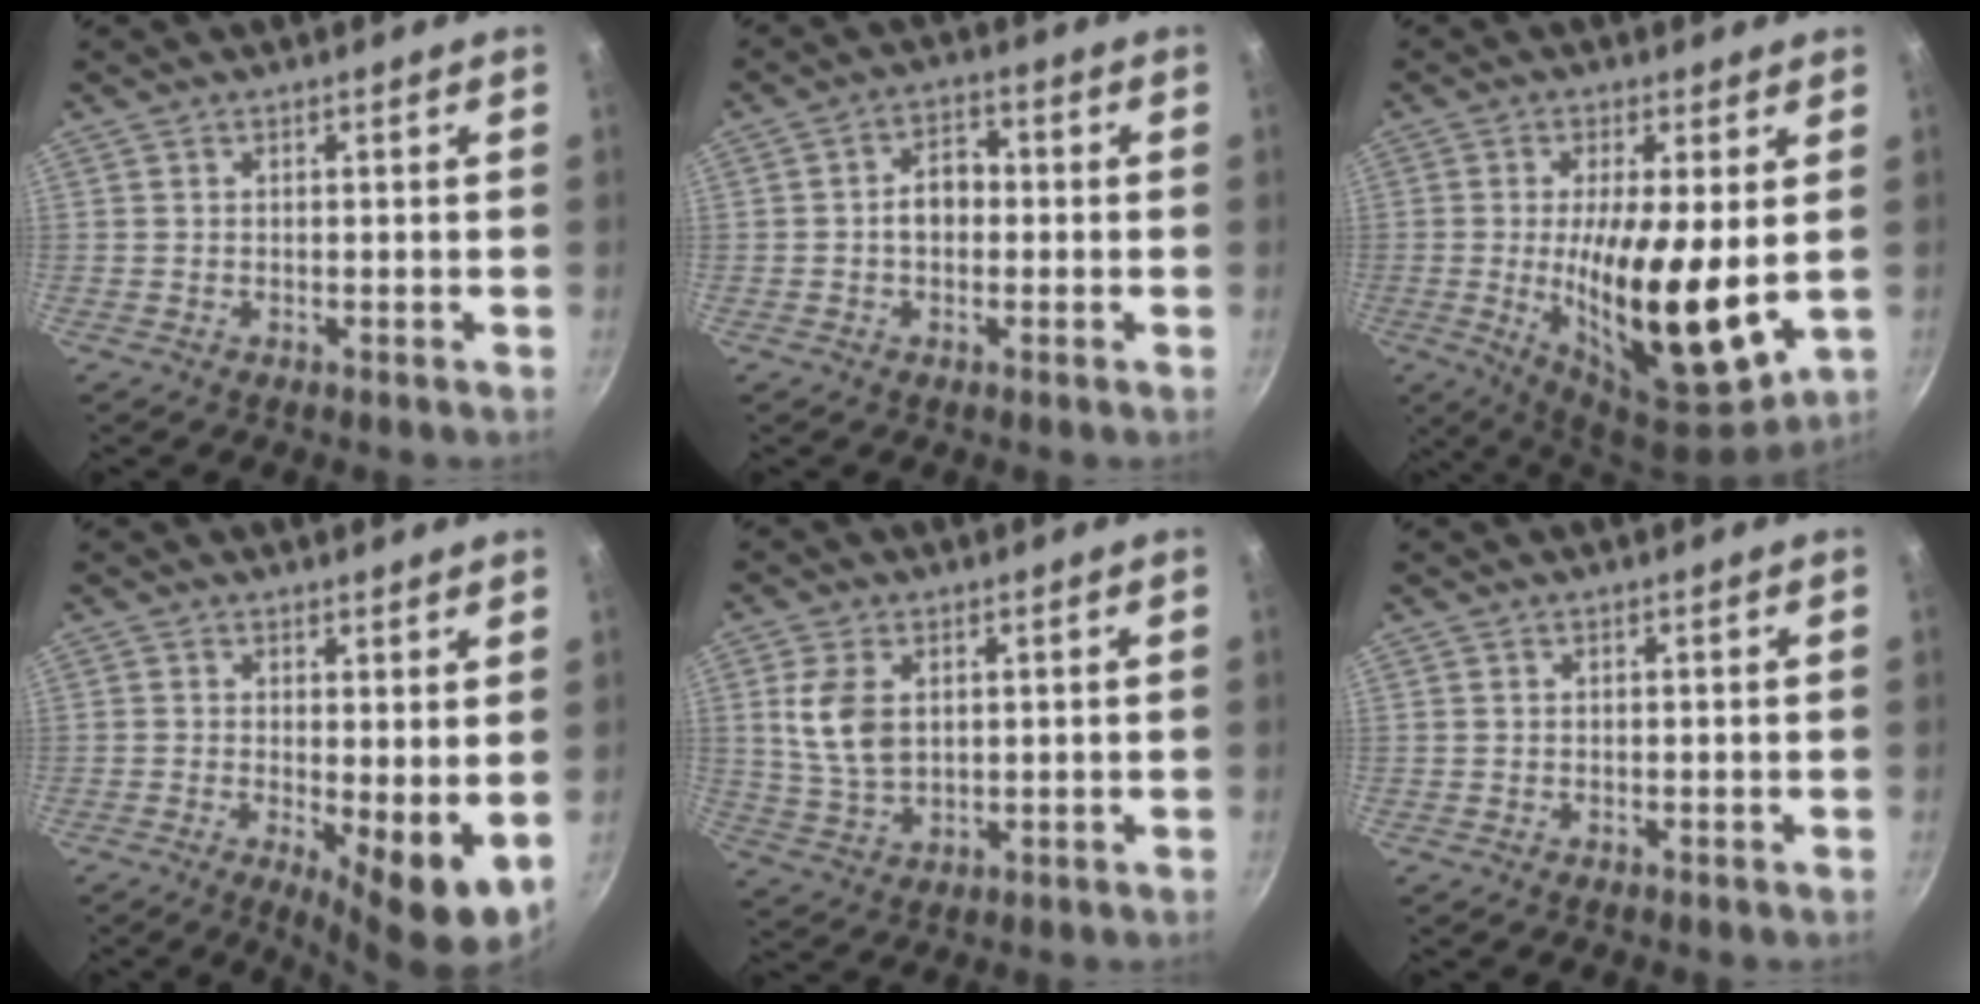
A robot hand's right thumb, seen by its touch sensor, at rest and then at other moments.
{"total": 5.4, "force": [-0.5, 4.0, 3.7], "torque": [-0.026, 0.020, -0.012]}
{"total": 17.1, "force": [-0.2, 5.4, 16.2], "torque": [-0.261, -0.026, 0.004]}
{"total": 7.3, "force": [0.1, 2.2, 6.9], "torque": [-0.093, -0.020, 0.006]}
{"total": 8.4, "force": [2.0, 5.3, 6.2], "torque": [-0.119, -0.013, 0.043]}
{"total": 0.0}